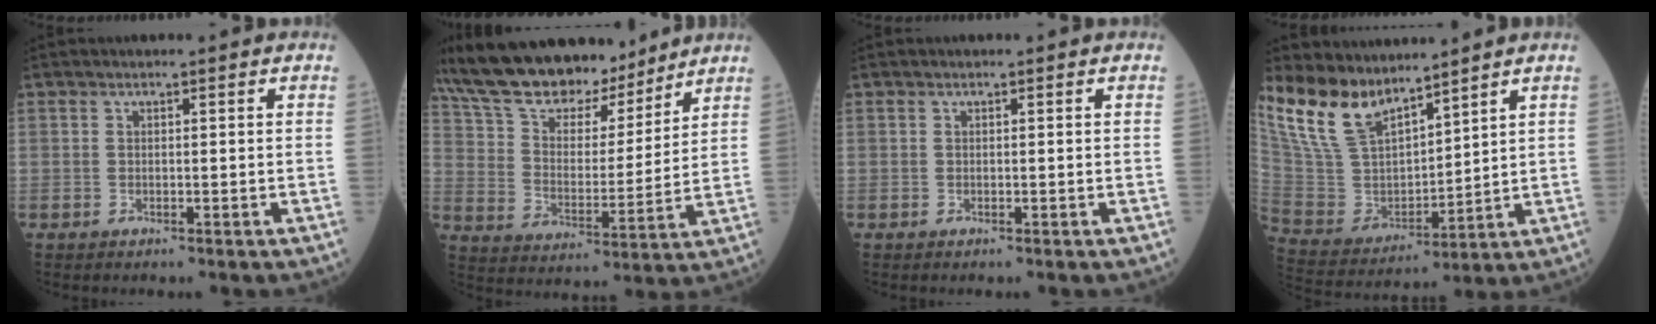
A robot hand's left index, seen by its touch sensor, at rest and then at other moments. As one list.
[{"total": 20.1, "force": [17.3, 6.5, 8.0], "torque": [-0.155, 0.022, 0.292]}, {"total": 0.0}, {"total": 12.9, "force": [10.9, 4.3, 5.3], "torque": [-0.123, 0.015, 0.233]}]